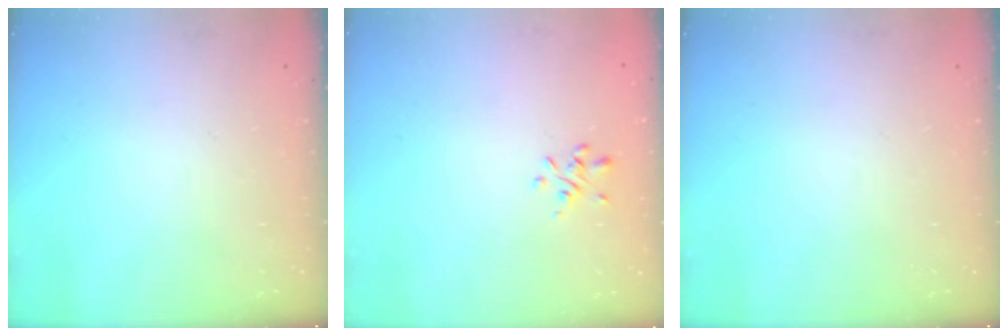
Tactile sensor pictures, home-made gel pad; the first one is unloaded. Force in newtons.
{"total": 1.0, "press": 0.8, "slide": 0.5}
{"total": 0.0}